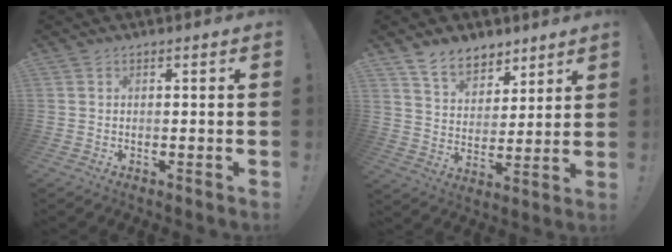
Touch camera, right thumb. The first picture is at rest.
{"total": 10.5, "force": [7.9, 6.1, 3.1], "torque": [-0.052, -0.056, 0.154]}